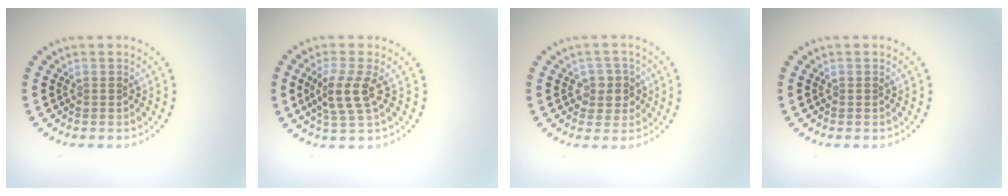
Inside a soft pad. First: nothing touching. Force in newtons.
{"total": 3.1, "press": 2.8, "slide": 1.4}
{"total": 2.2, "press": 2.1, "slide": 0.8}
{"total": 0.0}